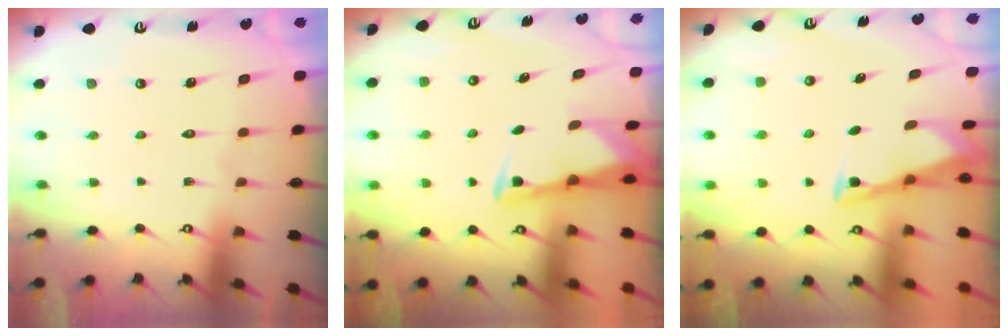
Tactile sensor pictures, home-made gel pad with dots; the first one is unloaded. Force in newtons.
{"total": 2.9, "press": 2.8, "slide": 0.4}
{"total": 2.8, "press": 2.8, "slide": 0.4}